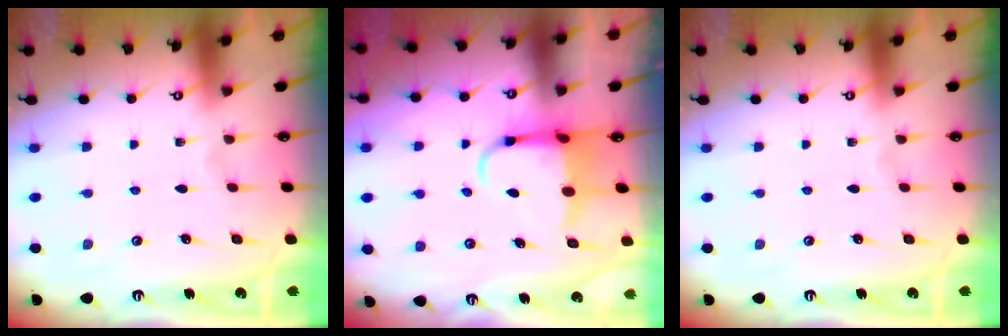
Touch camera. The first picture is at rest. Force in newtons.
{"total": 5.9, "press": 5.7, "slide": 1.4}
{"total": 0.0}